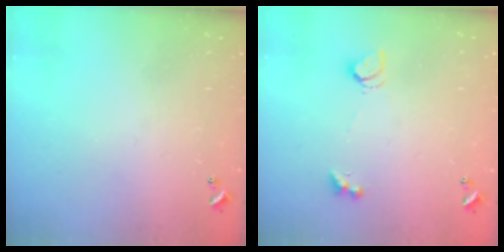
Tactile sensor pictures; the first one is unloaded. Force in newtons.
{"total": 2.8, "press": 2.8, "slide": 0.6}